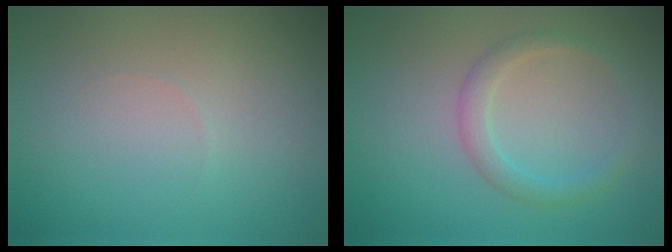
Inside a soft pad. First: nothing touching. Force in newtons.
{"total": 2.0, "press": 2.0, "slide": 0.1}